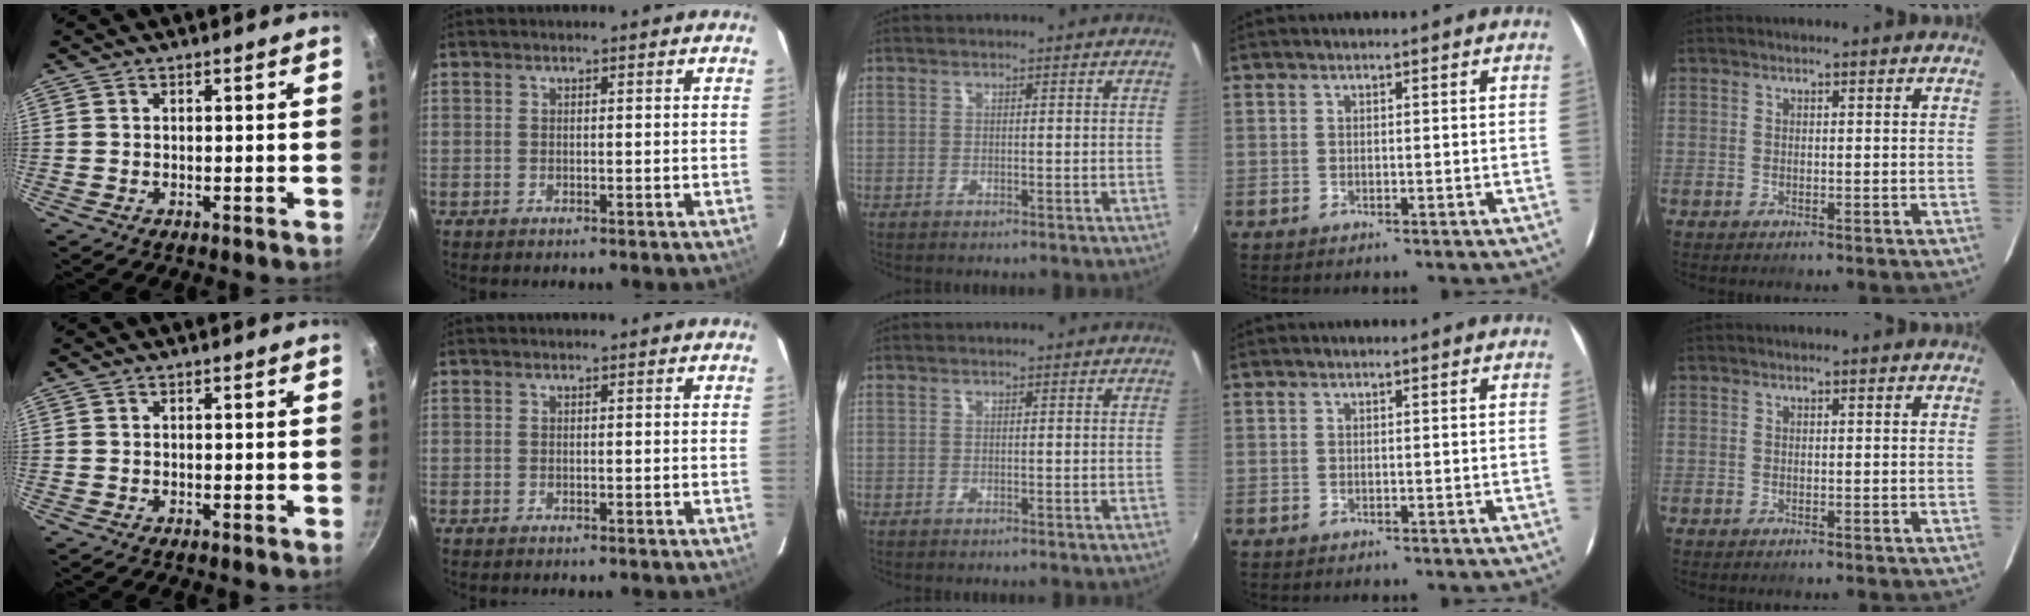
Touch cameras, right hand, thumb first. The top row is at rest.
{}